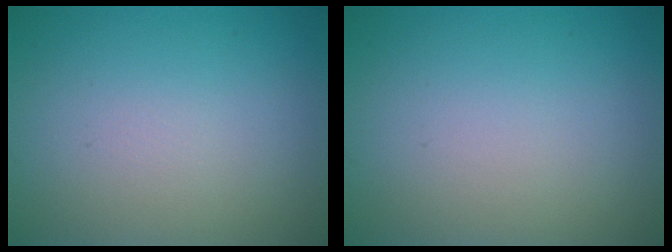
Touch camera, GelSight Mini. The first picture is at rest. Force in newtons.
{"total": 0.0}